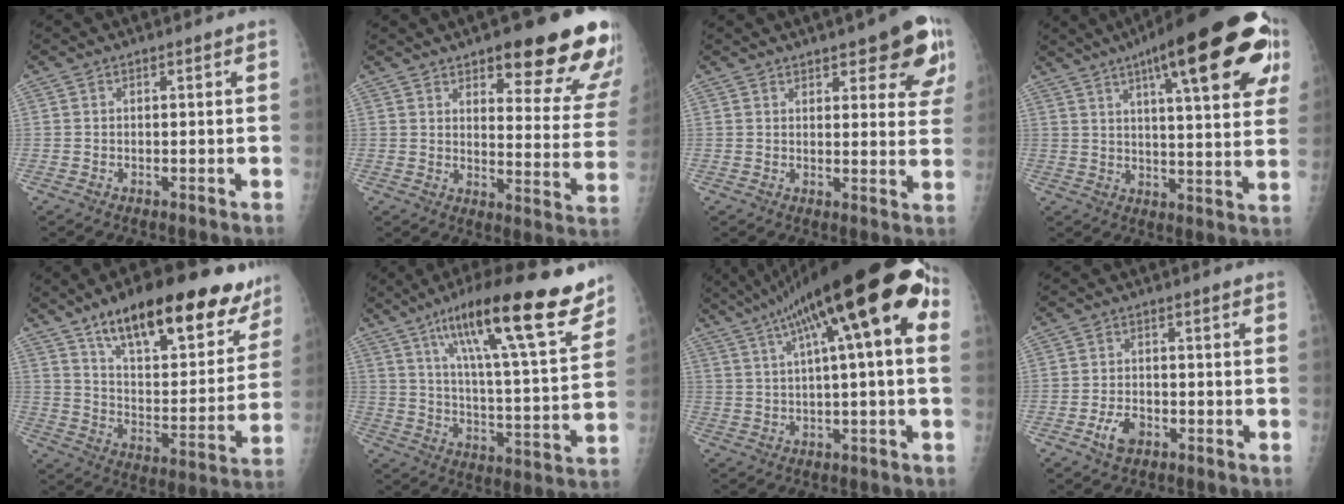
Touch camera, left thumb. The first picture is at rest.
{"total": 21.2, "force": [13.7, 6.2, 14.9], "torque": [-0.145, -0.067, 0.172]}
{"total": 11.8, "force": [6.7, 4.1, 8.8], "torque": [-0.067, -0.028, 0.081]}
{"total": 26.6, "force": [12.6, 6.7, 22.5], "torque": [-0.290, -0.007, 0.172]}
{"total": 26.3, "force": [17.3, 9.8, 17.3], "torque": [-0.209, -0.053, 0.266]}
{"total": 23.9, "force": [15.0, 4.8, 17.9], "torque": [-0.255, -0.046, 0.237]}
{"total": 21.4, "force": [7.5, 4.7, 19.5], "torque": [-0.318, 0.048, 0.111]}
{"total": 4.1, "force": [-2.1, 2.5, 2.5], "torque": [-0.042, 0.011, -0.036]}